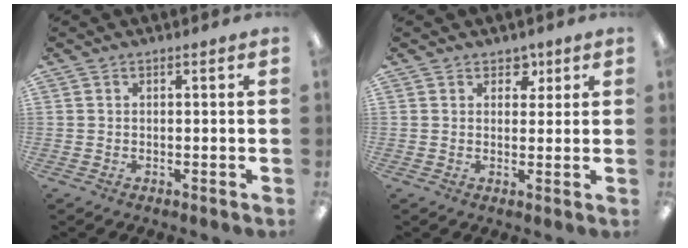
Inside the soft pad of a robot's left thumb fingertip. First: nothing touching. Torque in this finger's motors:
{"motor_torque": [-0.04, -0.01, -0.38, -0.09, -0.01]}